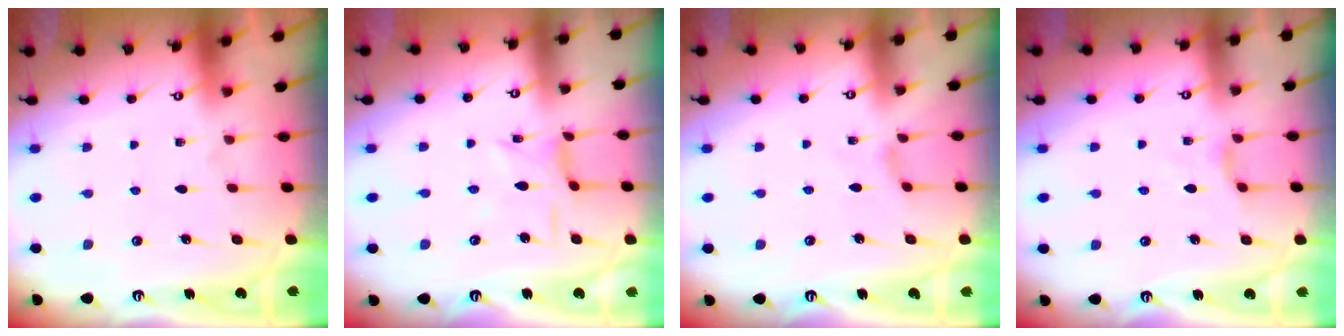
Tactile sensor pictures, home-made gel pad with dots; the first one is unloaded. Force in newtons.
{"total": 2.9, "press": 2.8, "slide": 0.5}
{"total": 1.4, "press": 1.3, "slide": 0.4}
{"total": 2.0, "press": 2.0, "slide": 0.3}